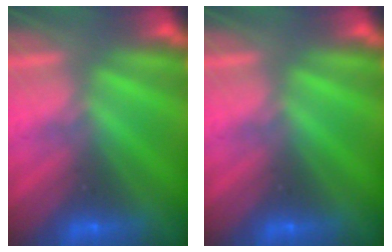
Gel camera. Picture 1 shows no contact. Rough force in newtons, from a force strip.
{"total": 0.0}